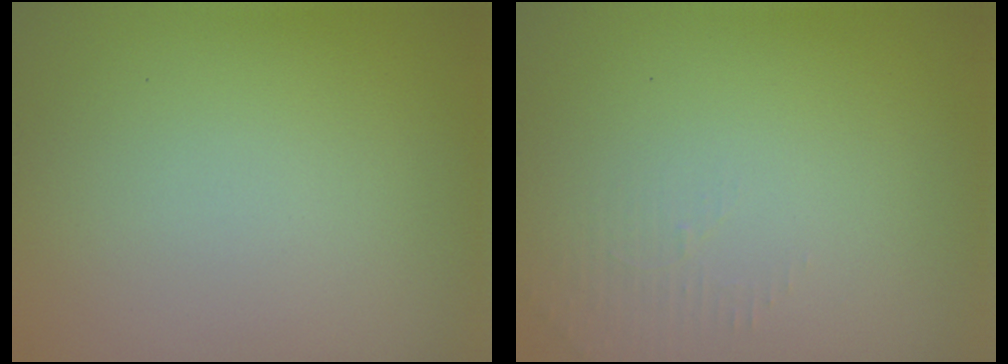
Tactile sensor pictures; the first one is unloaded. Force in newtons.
{"total": 1.3, "press": 1.2, "slide": 0.3}